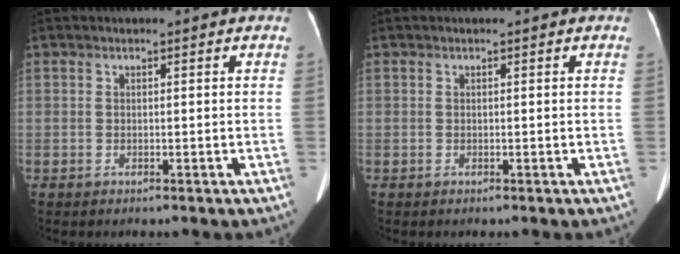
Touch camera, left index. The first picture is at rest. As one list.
[{"total": 0.0}]